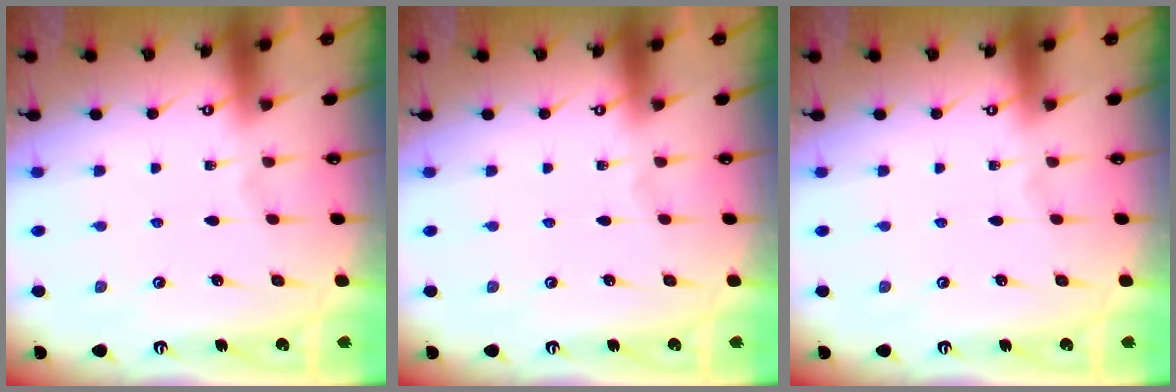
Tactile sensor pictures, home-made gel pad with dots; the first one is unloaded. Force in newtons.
{"total": 0.0}
{"total": 0.0}